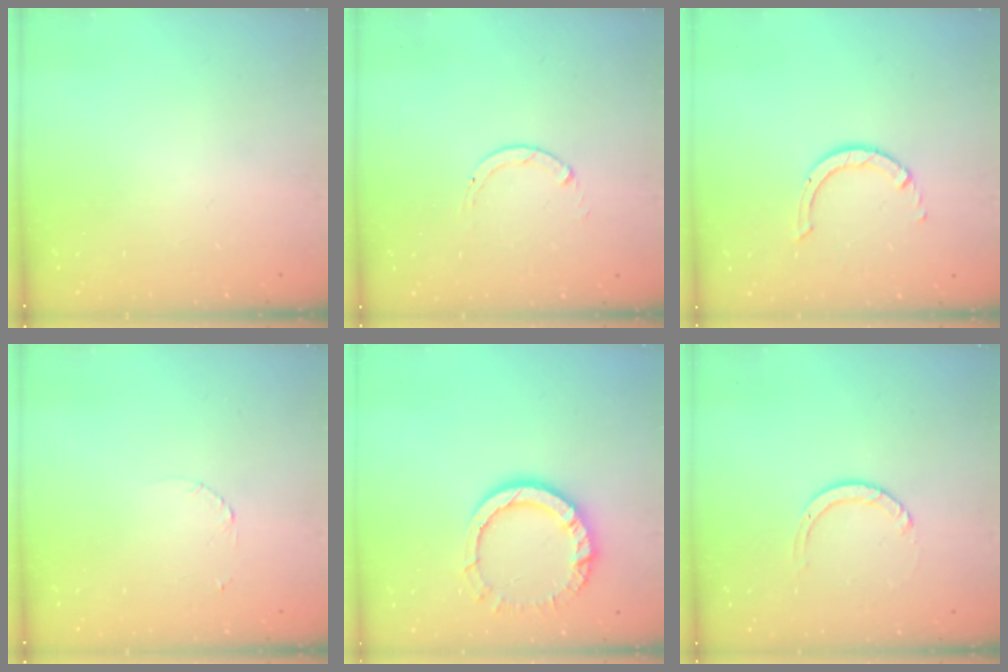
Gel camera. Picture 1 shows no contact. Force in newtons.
{"total": 0.8, "press": 0.7, "slide": 0.1}
{"total": 3.5, "press": 3.5, "slide": 0.6}
{"total": 1.6, "press": 1.6, "slide": 0.2}
{"total": 11.6, "press": 11.6, "slide": 1.2}
{"total": 3.6, "press": 3.6, "slide": 0.3}